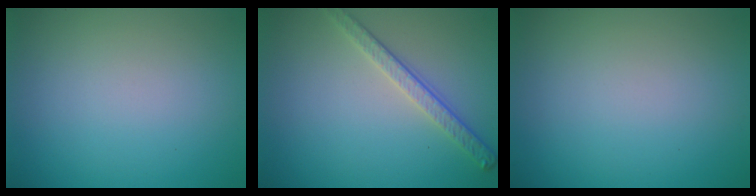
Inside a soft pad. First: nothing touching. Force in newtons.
{"total": 2.8, "press": 2.5, "slide": 1.2}
{"total": 0.0}